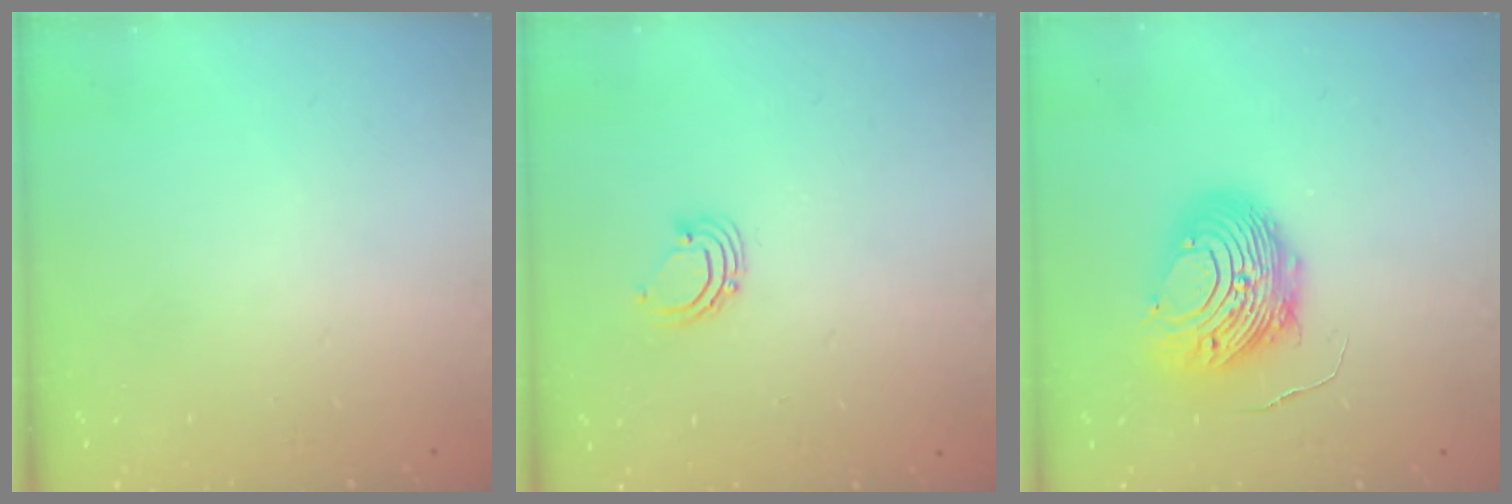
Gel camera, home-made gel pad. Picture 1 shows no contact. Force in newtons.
{"total": 2.9, "press": 2.9, "slide": 0.2}
{"total": 10.7, "press": 10.6, "slide": 1.1}